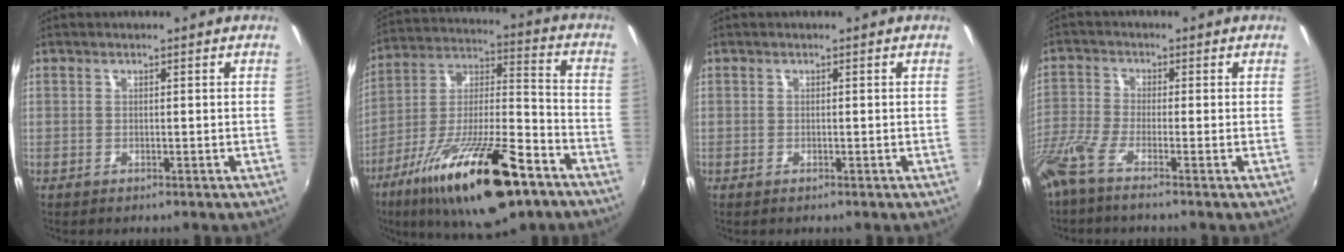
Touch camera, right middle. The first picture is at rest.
{"total": 24.9, "force": [-14.3, 7.1, 19.2], "torque": [-0.333, -0.033, -0.235]}
{"total": 0.0}
{"total": 5.9, "force": [-4.3, 0.1, 4.0], "torque": [-0.100, -0.018, -0.093]}